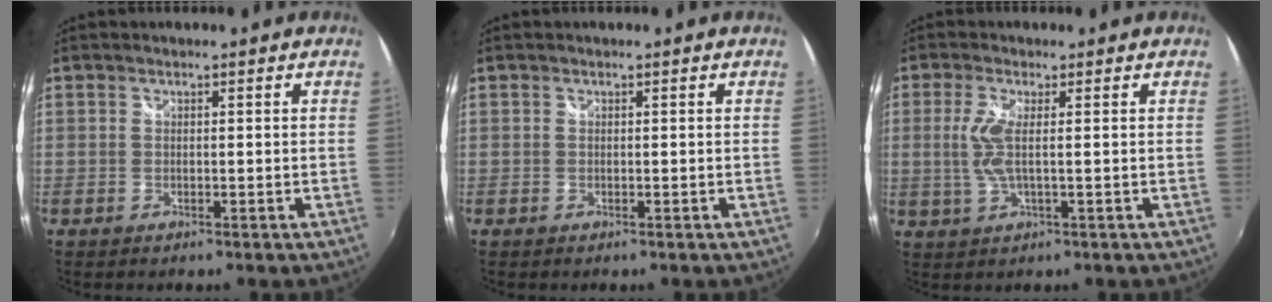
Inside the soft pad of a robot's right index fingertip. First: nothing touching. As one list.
[{"total": 0.0}, {"total": 4.8, "force": [0.3, 0.6, 4.8], "torque": [-0.107, -0.003, 0.006]}]